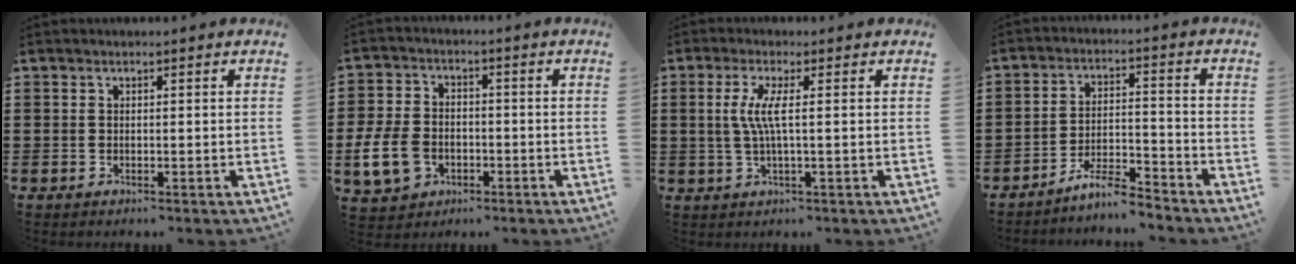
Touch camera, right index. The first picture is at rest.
{"total": 7.5, "force": [-2.1, 5.6, 4.5], "torque": [-0.131, 0.003, -0.046]}
{"total": 4.6, "force": [0.3, 0.1, 4.6], "torque": [-0.101, -0.011, -0.003]}
{"total": 5.7, "force": [-5.3, 0.5, 2.0], "torque": [-0.040, 0.004, -0.103]}